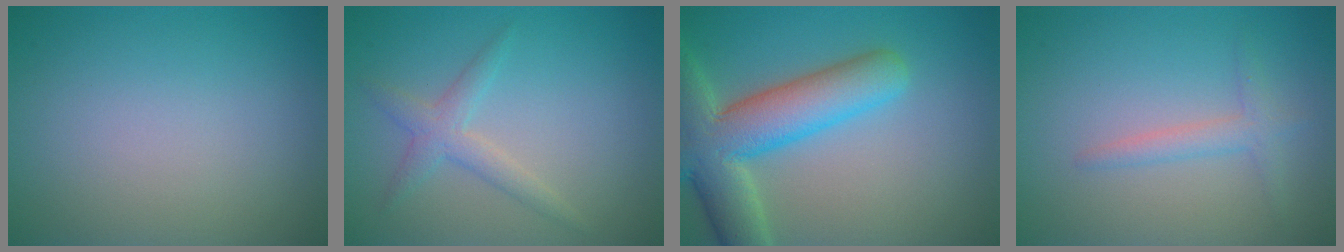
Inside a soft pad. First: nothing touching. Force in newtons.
{"total": 2.2, "press": 2.2, "slide": 0.1}
{"total": 8.8, "press": 8.8, "slide": 0.7}
{"total": 1.8, "press": 1.8, "slide": 0.1}